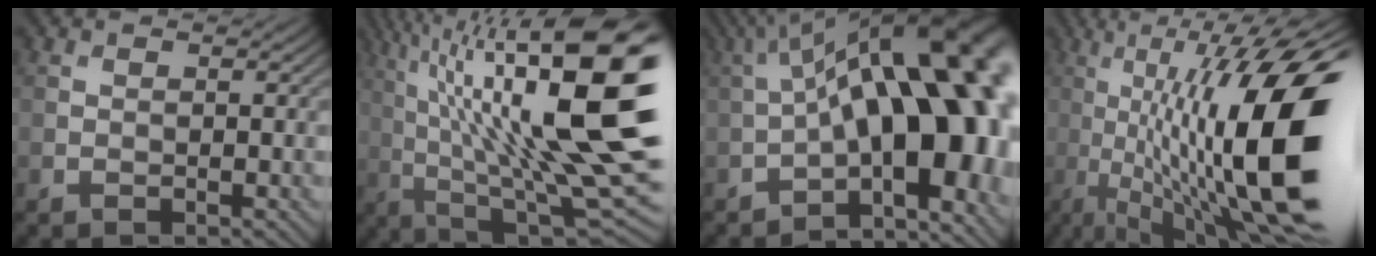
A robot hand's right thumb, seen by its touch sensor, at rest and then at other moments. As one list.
[{"total": 21.1, "force": [4.7, 6.0, 19.7], "torque": [-0.322, 0.031, 0.092]}, {"total": 18.5, "force": [-1.5, 7.2, 17.0], "torque": [-0.226, 0.017, -0.016]}, {"total": 19.2, "force": [-1.0, 6.1, 18.2], "torque": [-0.287, 0.008, -0.009]}]